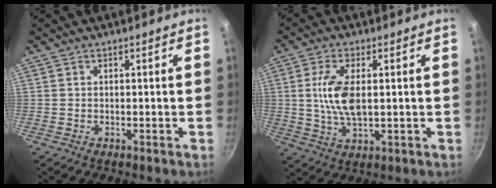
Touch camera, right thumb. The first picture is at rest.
{"total": 8.9, "force": [1.0, 4.1, 7.9], "torque": [-0.166, -0.007, 0.023]}